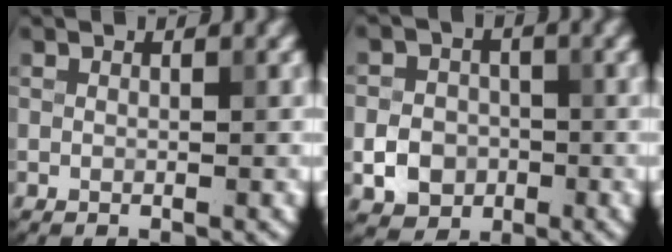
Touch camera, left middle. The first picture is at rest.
{"total": 3.7, "force": [-1.0, 3.2, 1.5], "torque": [-0.020, 0.001, -0.022]}